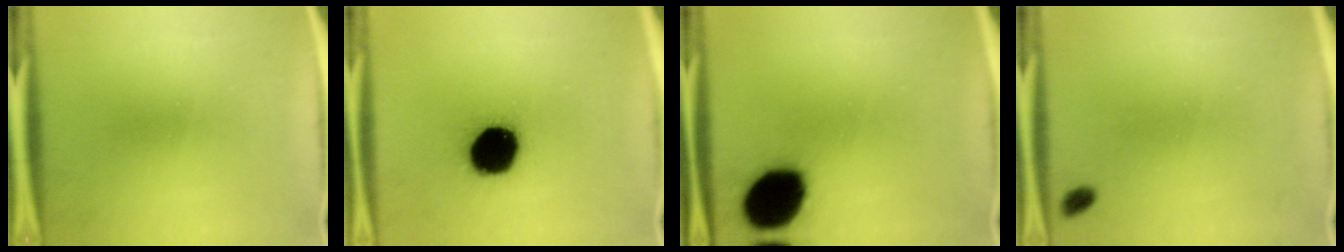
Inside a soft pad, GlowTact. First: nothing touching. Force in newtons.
{"total": 19.2}
{"total": 18.1}
{"total": 4.1}